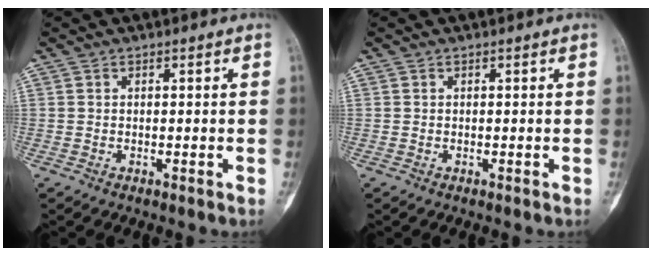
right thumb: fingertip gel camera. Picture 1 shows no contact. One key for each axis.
{"total": 0.0}